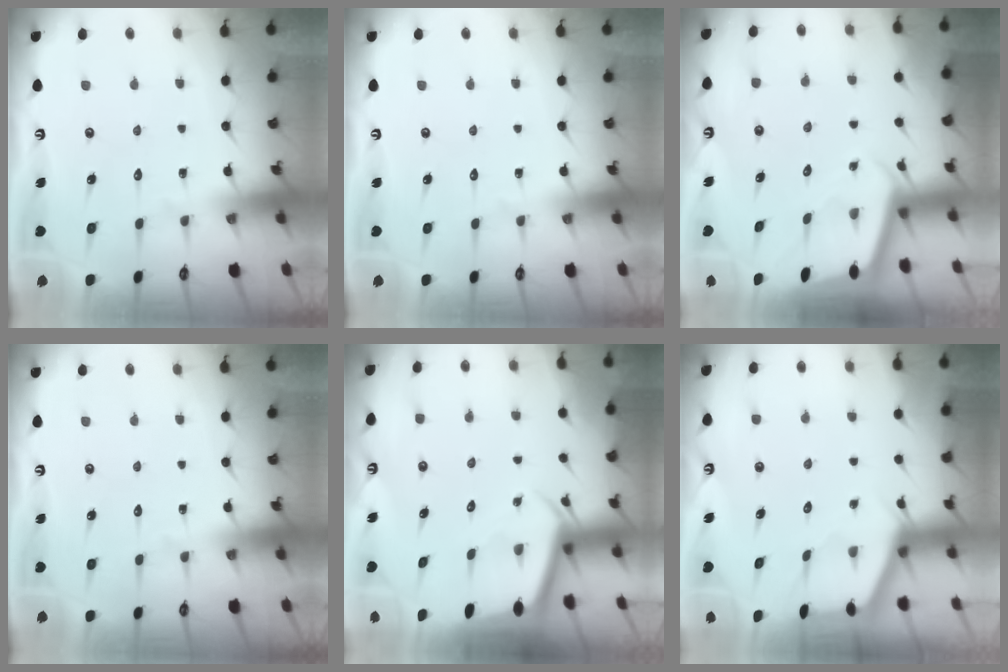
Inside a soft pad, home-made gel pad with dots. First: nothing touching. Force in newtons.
{"total": 0.0}
{"total": 1.9, "press": 1.9, "slide": 0.0}
{"total": 0.0}
{"total": 2.4, "press": 2.4, "slide": 0.1}
{"total": 2.4, "press": 2.4, "slide": 0.4}